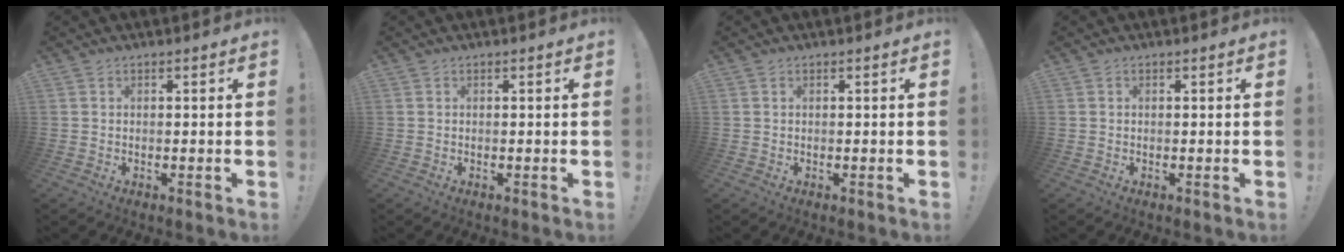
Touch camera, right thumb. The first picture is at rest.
{"total": 0.0}
{"total": 0.0}
{"total": 0.0}